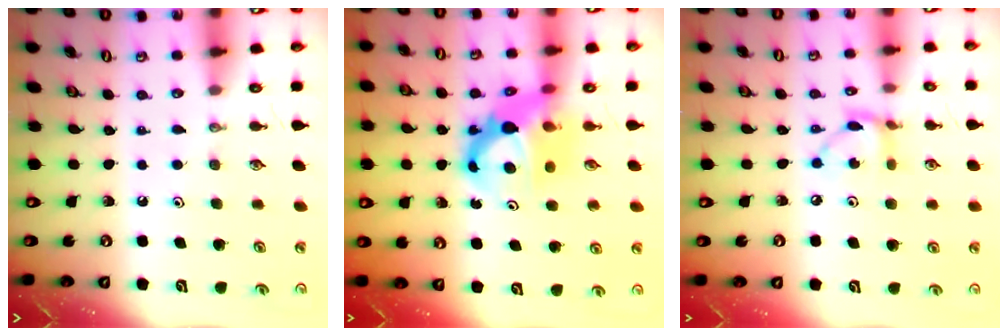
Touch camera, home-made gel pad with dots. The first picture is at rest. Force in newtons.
{"total": 9.2, "press": 9.2, "slide": 0.9}
{"total": 5.9, "press": 5.9, "slide": 0.3}